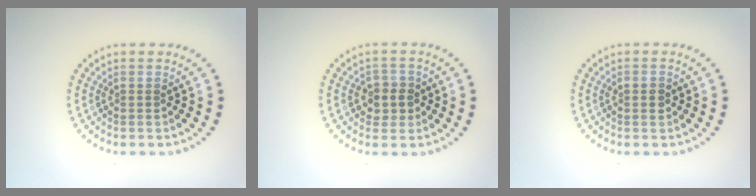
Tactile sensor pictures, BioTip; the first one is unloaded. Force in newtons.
{"total": 2.3, "press": 2.1, "slide": 1.0}
{"total": 1.4, "press": 1.4, "slide": 0.2}